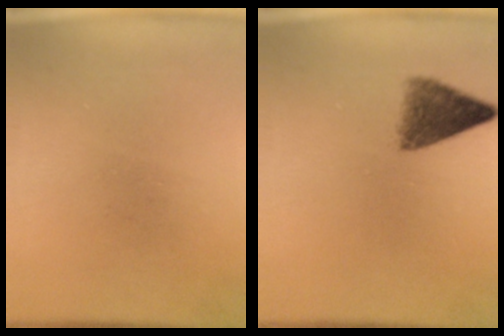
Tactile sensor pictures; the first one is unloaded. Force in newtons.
{"total": 4.9}